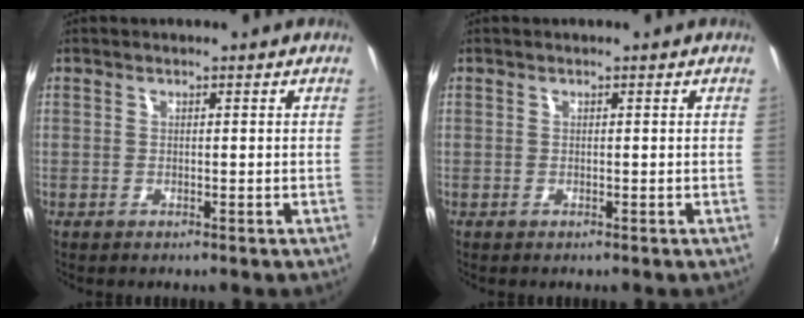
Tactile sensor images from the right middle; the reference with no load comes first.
{"total": 0.0}